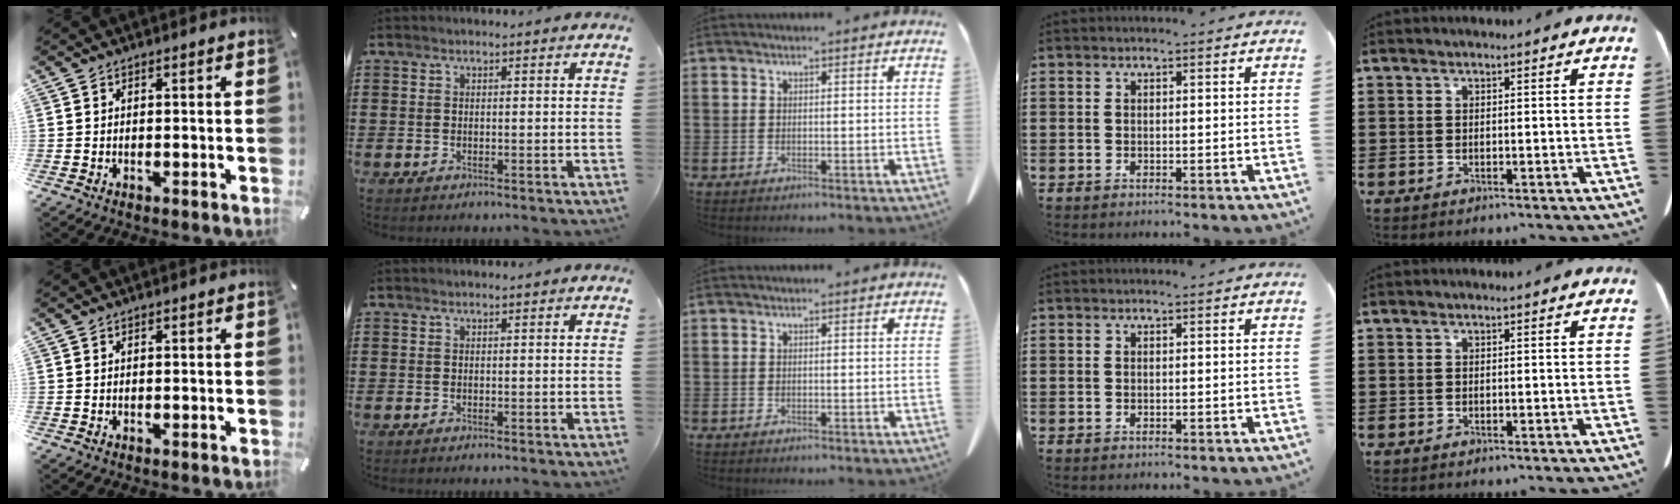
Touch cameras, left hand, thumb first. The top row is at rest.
{}